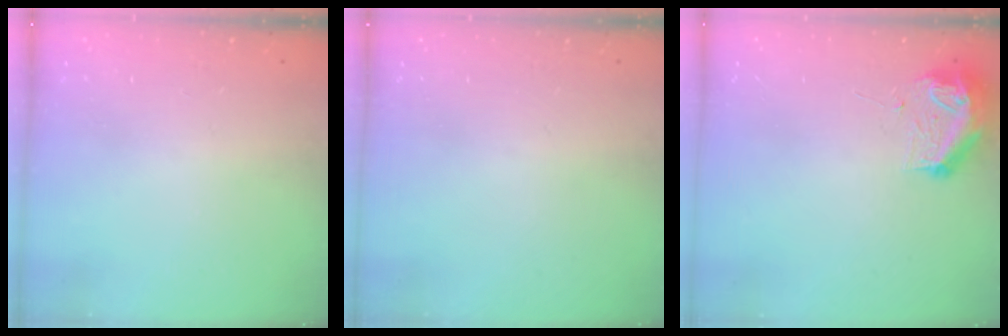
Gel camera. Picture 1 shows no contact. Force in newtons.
{"total": 0.0}
{"total": 9.0, "press": 8.9, "slide": 1.1}